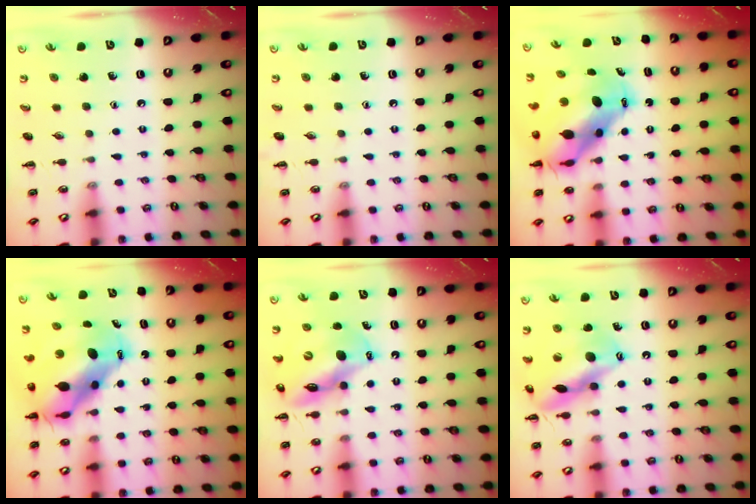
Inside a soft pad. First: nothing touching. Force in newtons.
{"total": 0.0}
{"total": 11.3, "press": 11.0, "slide": 2.6}
{"total": 12.2, "press": 11.8, "slide": 3.2}
{"total": 12.0, "press": 11.7, "slide": 2.7}
{"total": 16.6, "press": 16.3, "slide": 3.0}